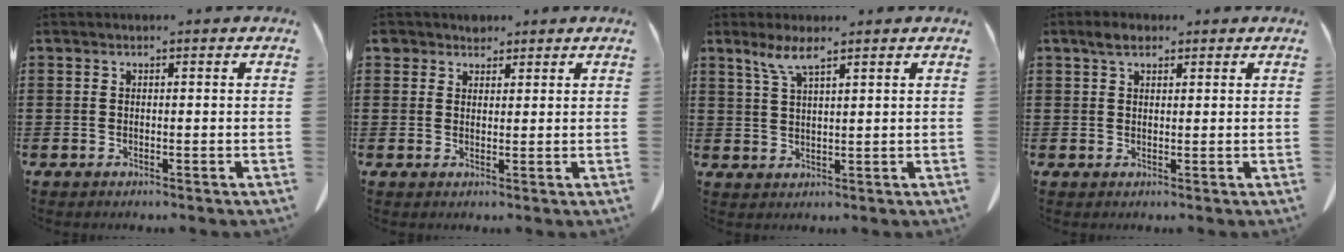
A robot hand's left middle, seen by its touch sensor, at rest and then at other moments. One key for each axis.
{"total": 2.4, "fx": 2.1, "fy": 1.3, "fz": 0.3, "tx": -0.014, "ty": 0.005, "tz": 0.042}
{"total": 4.3, "fx": 2.9, "fy": 0.5, "fz": 3.2, "tx": -0.072, "ty": 0.002, "tz": 0.052}
{"total": 2.7, "fx": 1.8, "fy": 1.1, "fz": 1.5, "tx": -0.027, "ty": 0.001, "tz": 0.033}